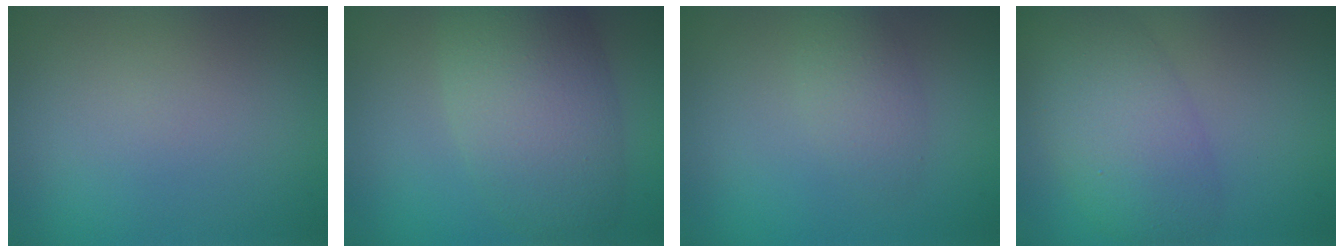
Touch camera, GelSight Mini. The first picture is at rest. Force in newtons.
{"total": 7.8, "press": 7.8, "slide": 0.1}
{"total": 1.9, "press": 1.9, "slide": 0.1}
{"total": 5.8, "press": 5.8, "slide": 0.2}